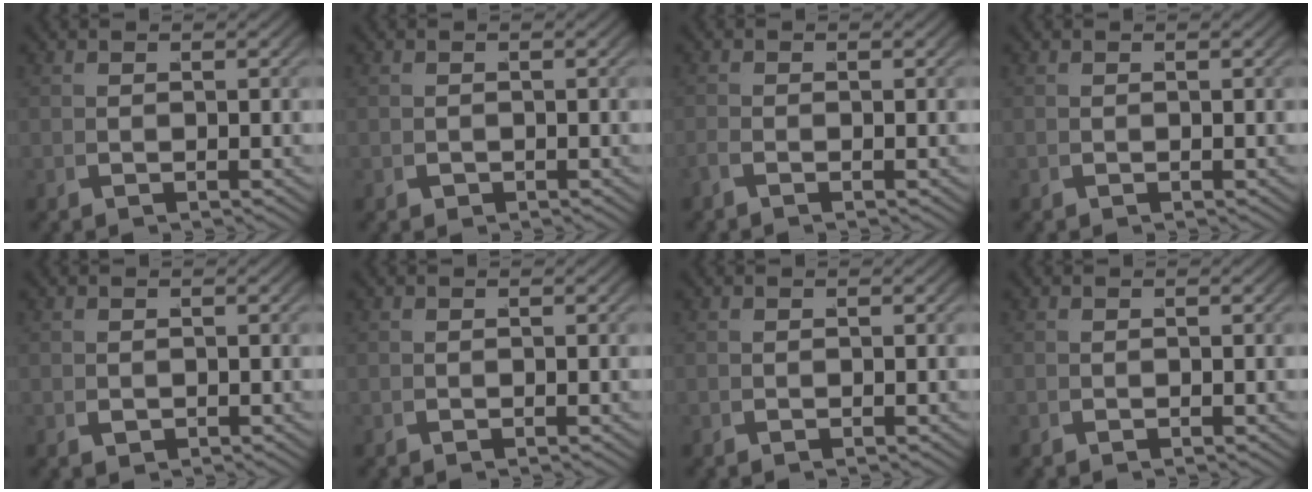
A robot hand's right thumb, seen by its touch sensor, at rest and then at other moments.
{"total": 0.7, "force": [-0.4, 0.5, 0.2], "torque": [-0.007, -0.006, -0.003]}
{"total": 0.7, "force": [-0.6, -0.3, 0.0], "torque": [0.007, 0.005, -0.019]}
{"total": 0.0}
{"total": 0.9, "force": [0.0, 0.7, 0.6], "torque": [-0.012, -0.006, 0.006]}
{"total": 0.0}
{"total": 0.0}
{"total": 0.0}